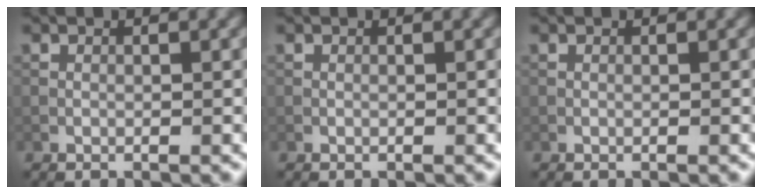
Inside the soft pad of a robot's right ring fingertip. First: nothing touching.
{"total": 0.0}
{"total": 0.0}